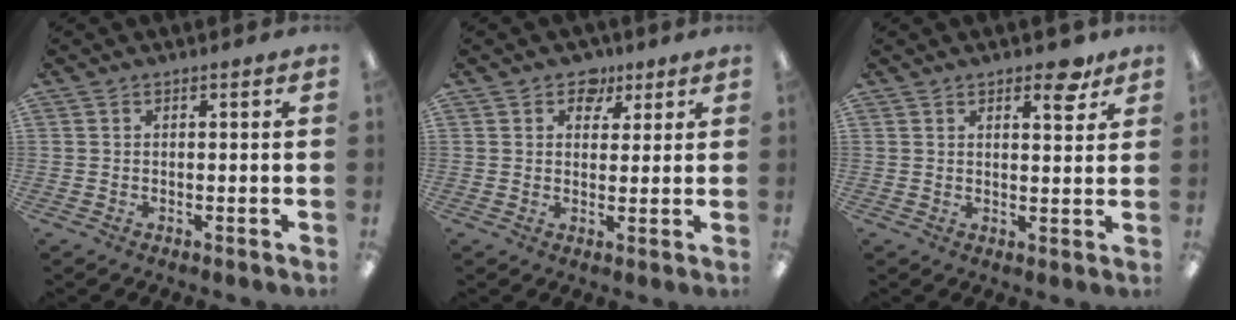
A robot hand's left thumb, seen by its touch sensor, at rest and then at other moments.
{"total": 5.4, "force": [3.4, 3.8, 1.7], "torque": [-0.014, -0.011, 0.057]}
{"total": 5.7, "force": [3.9, 2.2, 3.4], "torque": [-0.028, -0.024, 0.060]}